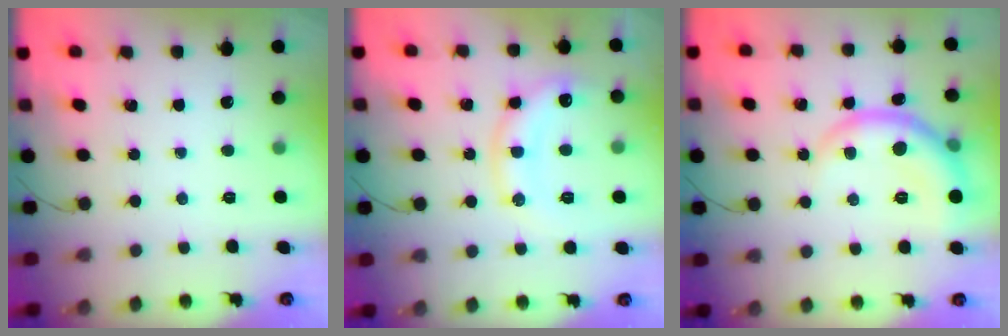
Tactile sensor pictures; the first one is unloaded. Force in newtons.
{"total": 13.0, "press": 12.9, "slide": 0.7}
{"total": 9.6, "press": 9.6, "slide": 1.1}